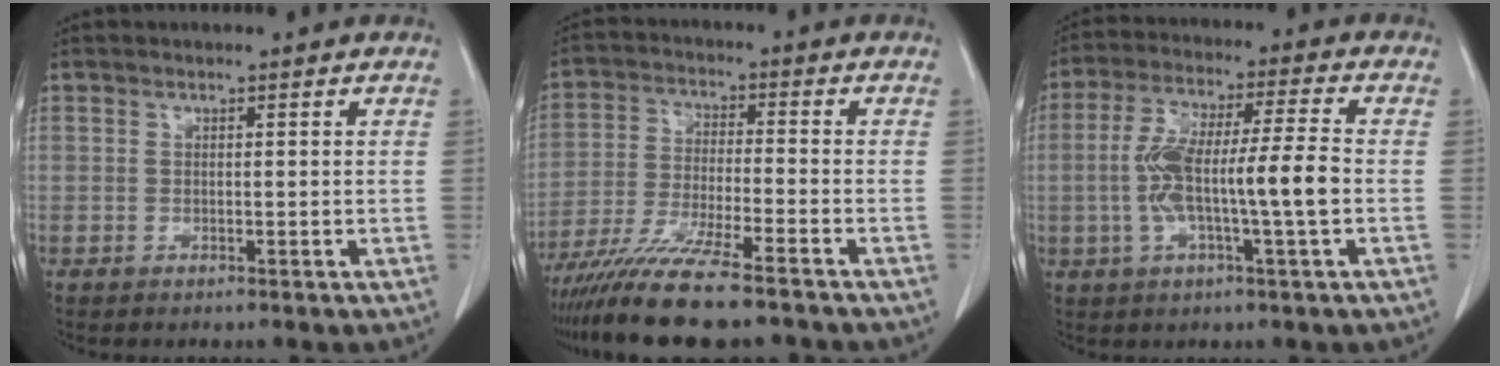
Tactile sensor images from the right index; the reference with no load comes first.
{"total": 13.3, "force": [-10.9, 0.5, 7.7], "torque": [-0.138, -0.037, -0.186]}
{"total": 11.6, "force": [-1.7, 0.7, 11.4], "torque": [-0.221, 0.013, -0.036]}